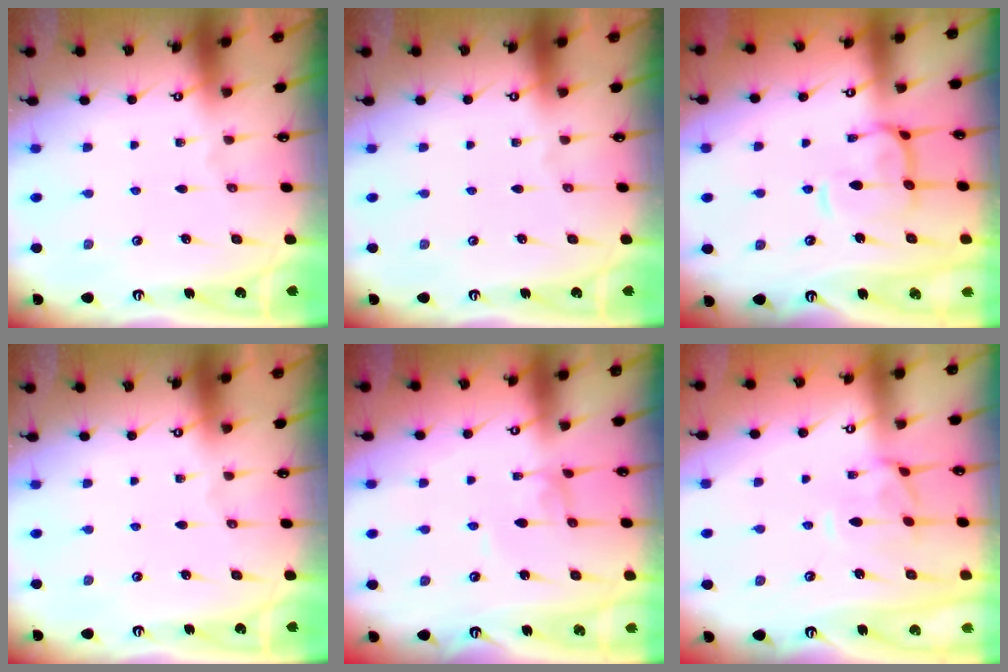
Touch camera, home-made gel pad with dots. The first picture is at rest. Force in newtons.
{"total": 0.0}
{"total": 4.5, "press": 4.3, "slide": 1.0}
{"total": 0.0}
{"total": 2.6, "press": 2.6, "slide": 0.0}
{"total": 1.7, "press": 1.4, "slide": 0.9}